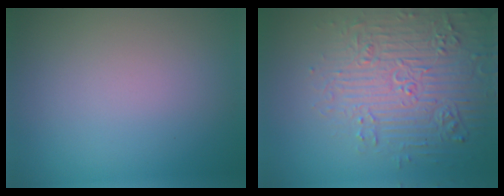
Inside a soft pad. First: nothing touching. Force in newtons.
{"total": 7.0, "press": 6.9, "slide": 1.6}